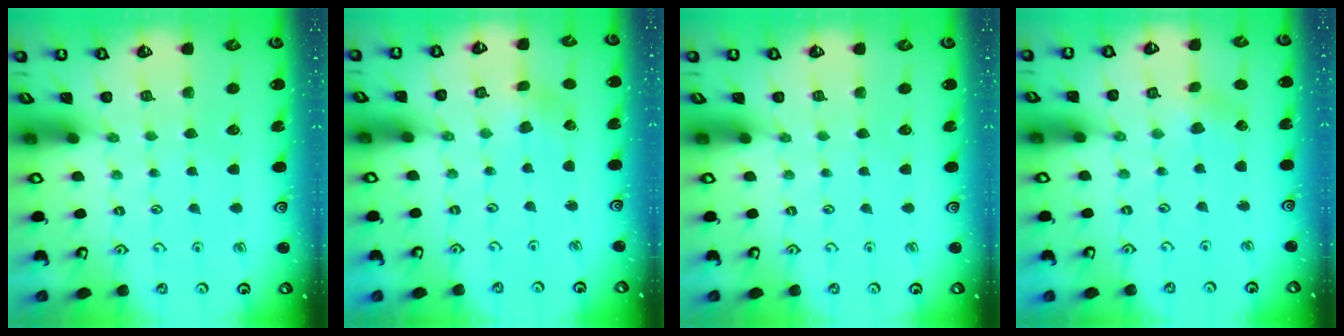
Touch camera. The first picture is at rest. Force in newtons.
{"total": 2.3, "press": 2.3, "slide": 0.5}
{"total": 0.0}
{"total": 2.0, "press": 1.9, "slide": 0.6}